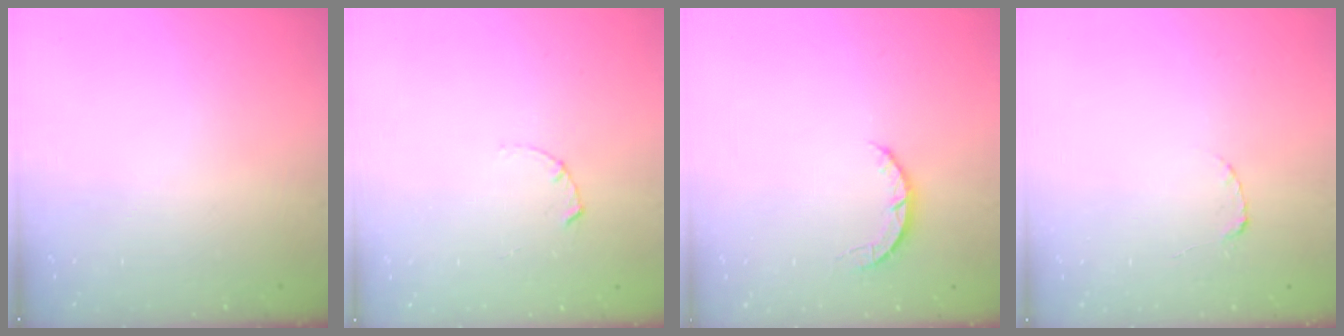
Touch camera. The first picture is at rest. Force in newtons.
{"total": 1.7, "press": 1.6, "slide": 0.3}
{"total": 2.7, "press": 2.7, "slide": 0.4}
{"total": 2.2, "press": 2.2, "slide": 0.3}